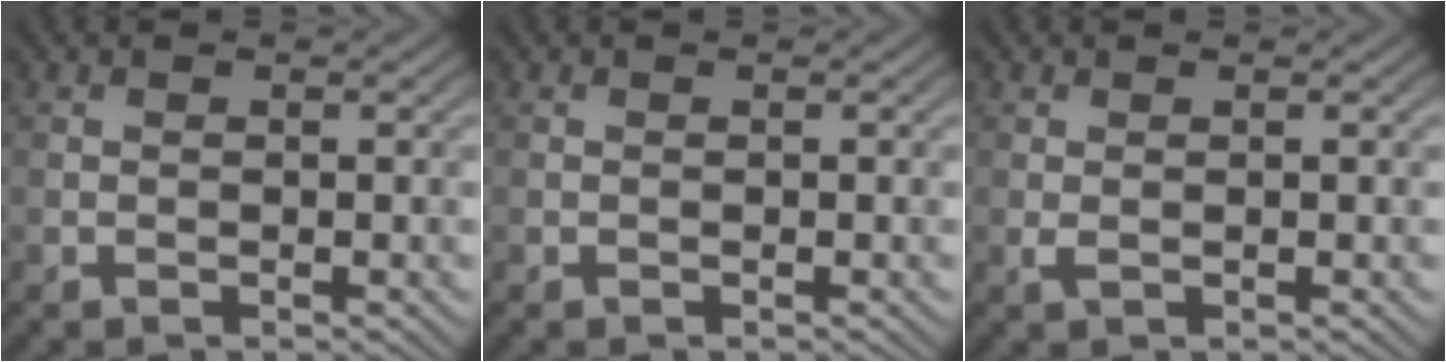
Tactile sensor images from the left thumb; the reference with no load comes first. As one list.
[{"total": 0.0}, {"total": 0.7, "force": [0.1, 0.3, 0.6], "torque": [-0.017, -0.001, 0.002]}]